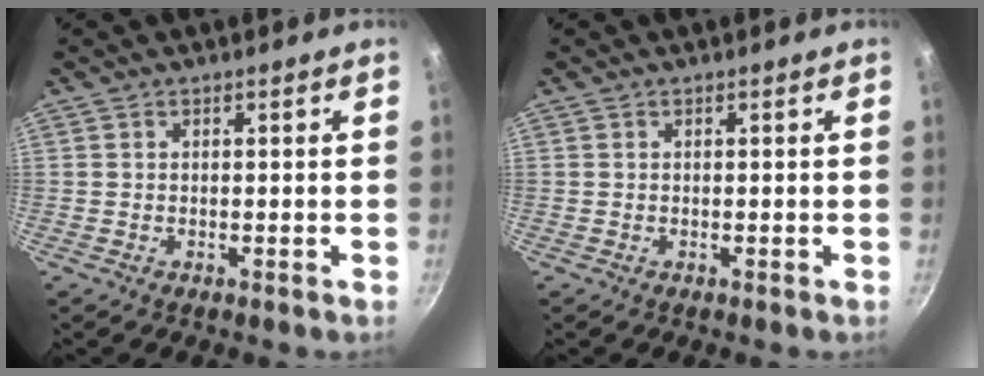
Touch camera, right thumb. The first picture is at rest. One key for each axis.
{"total": 0.0}